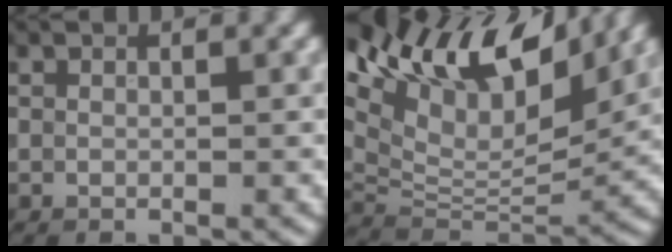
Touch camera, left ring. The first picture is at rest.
{"total": 12.9, "force": [7.7, 5.5, 8.7], "torque": [-0.165, 0.037, 0.133]}